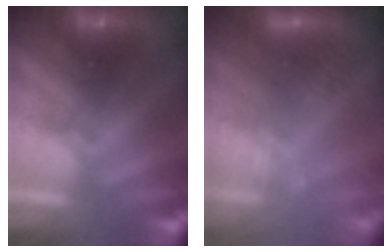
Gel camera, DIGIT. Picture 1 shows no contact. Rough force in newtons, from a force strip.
{"total": 2.6}